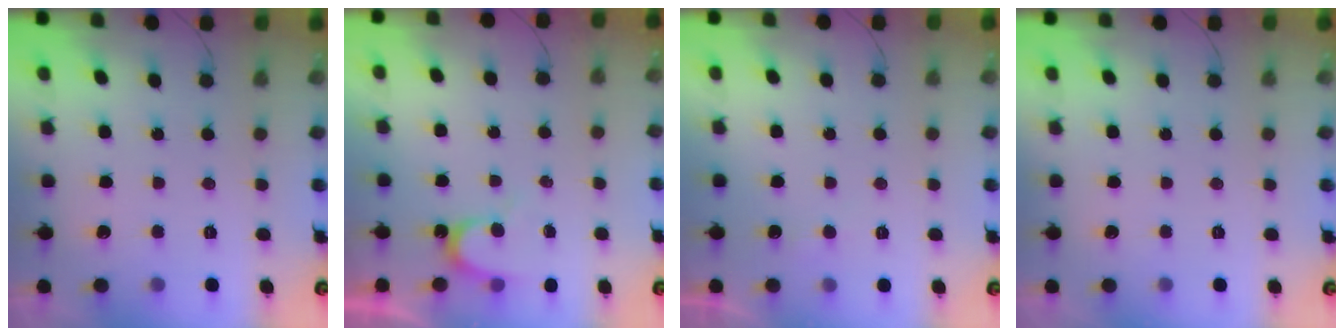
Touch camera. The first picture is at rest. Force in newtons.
{"total": 6.4, "press": 6.4, "slide": 0.4}
{"total": 3.0, "press": 2.9, "slide": 0.4}
{"total": 0.0}